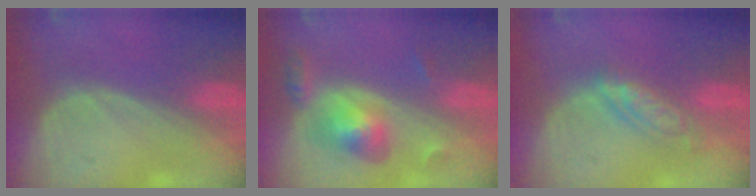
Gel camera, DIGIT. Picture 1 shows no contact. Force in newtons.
{"total": 6.1, "press": 5.6, "slide": 2.4}
{"total": 5.5, "press": 5.0, "slide": 2.4}